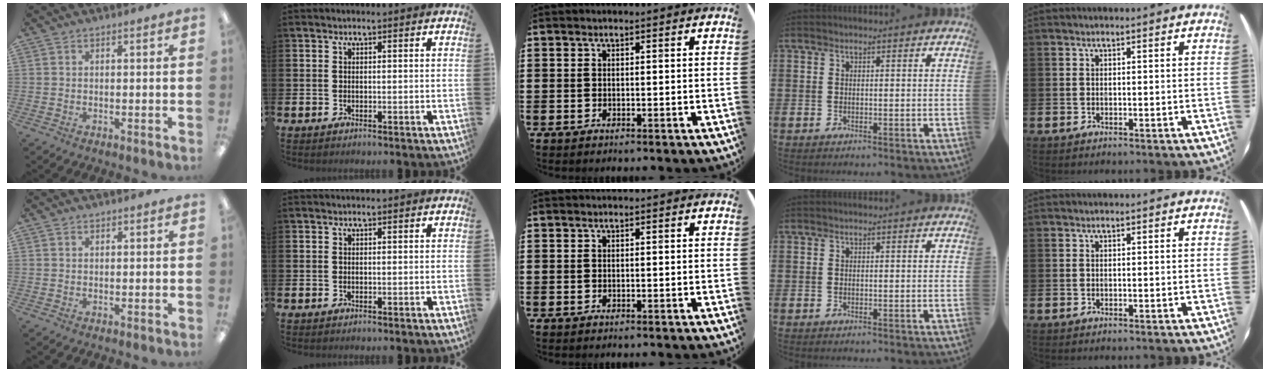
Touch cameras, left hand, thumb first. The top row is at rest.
{"thumb": {"total": 0.9, "force": [0.7, 0.4, 0.2], "torque": [-0.005, 0.002, 0.013]}}